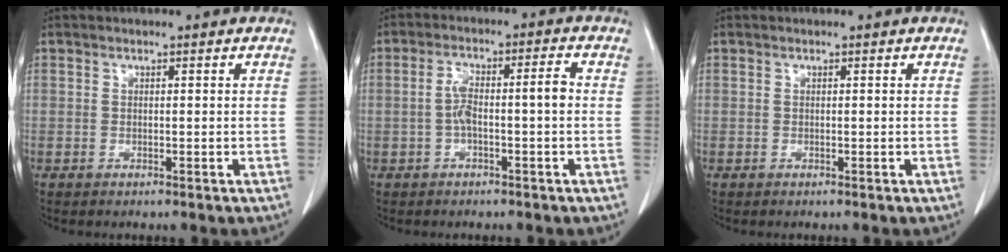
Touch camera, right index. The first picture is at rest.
{"total": 6.0, "force": [-0.6, 1.0, 5.9], "torque": [-0.113, 0.025, -0.010]}
{"total": 0.0}